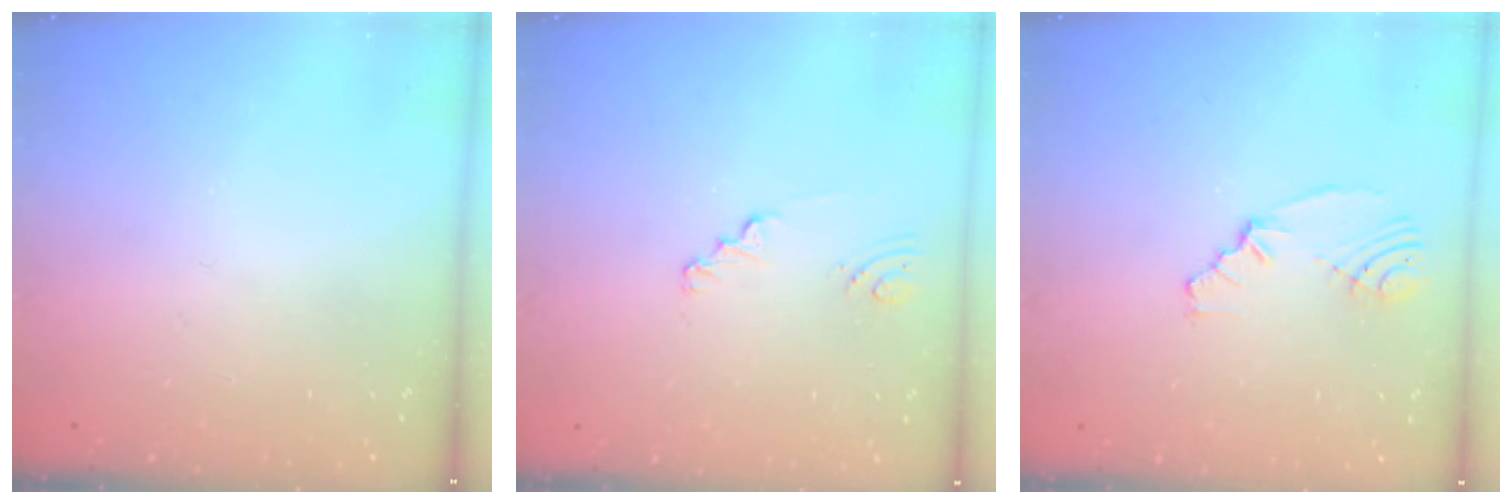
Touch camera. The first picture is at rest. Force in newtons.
{"total": 1.2, "press": 1.1, "slide": 0.1}
{"total": 5.1, "press": 3.0, "slide": 4.1}